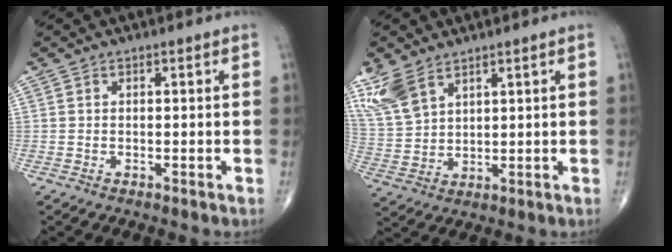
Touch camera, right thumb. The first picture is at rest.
{"total": 8.6, "force": [5.8, 4.4, 4.6], "torque": [-0.100, -0.012, 0.133]}